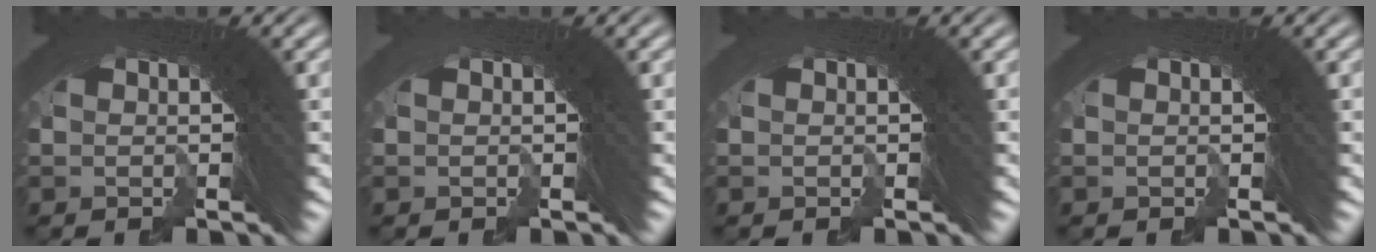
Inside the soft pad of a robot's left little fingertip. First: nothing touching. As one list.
[{"total": 1.5, "force": [-0.3, -1.0, -1.2], "torque": [0.020, -0.003, -0.003]}, {"total": 0.9, "force": [-0.3, -0.6, -0.7], "torque": [0.014, 0.000, -0.005]}, {"total": 0.0}]